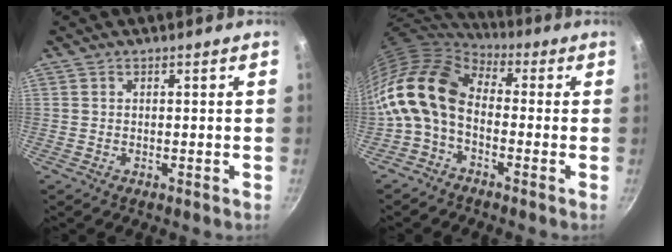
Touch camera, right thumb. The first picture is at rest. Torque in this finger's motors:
{"motor_torque": [1.64, 3.37, 1.91, -0.86, 0.51]}